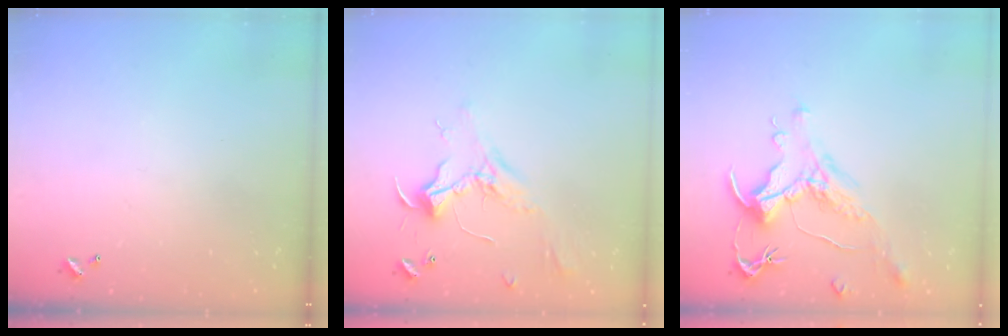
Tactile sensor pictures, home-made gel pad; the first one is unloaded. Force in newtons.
{"total": 2.4, "press": 2.3, "slide": 0.8}
{"total": 1.7, "press": 1.1, "slide": 1.3}